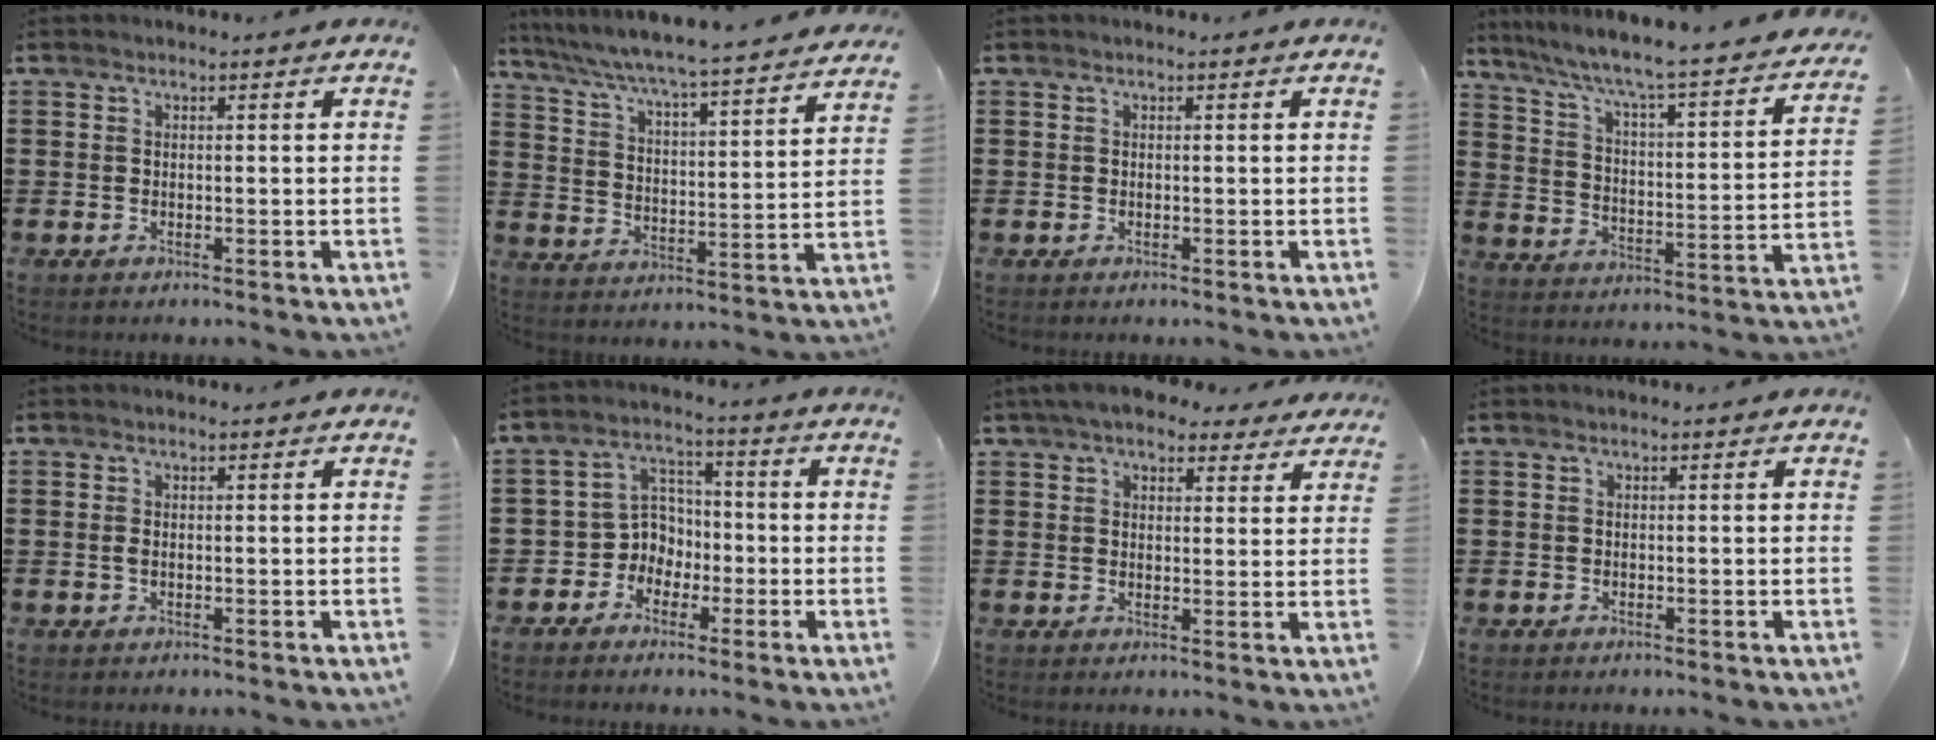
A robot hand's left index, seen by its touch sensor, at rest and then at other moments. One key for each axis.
{"total": 4.7, "fx": 4.3, "fy": -0.9, "fz": 1.7, "tx": -0.056, "ty": -0.046, "tz": 0.063}
{"total": 0.0}
{"total": 5.0, "fx": 3.9, "fy": -0.2, "fz": 3.0, "tx": -0.079, "ty": -0.046, "tz": 0.052}
{"total": 0.9, "fx": 0.0, "fy": 0.3, "fz": 0.8, "tx": -0.024, "ty": -0.002, "tz": -0.003}
{"total": 5.2, "fx": -2.0, "fy": 4.6, "fz": 1.2, "tx": -0.047, "ty": 0.002, "tz": -0.046}
{"total": 5.5, "fx": 4.8, "fy": 1.5, "fz": 2.3, "tx": -0.061, "ty": -0.003, "tz": 0.090}
{"total": 0.0}